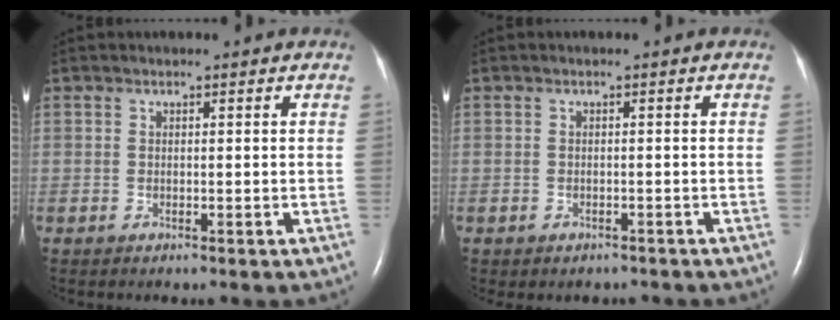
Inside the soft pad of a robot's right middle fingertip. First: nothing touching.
{"total": 1.8, "force": [-1.4, 1.0, 0.4], "torque": [-0.008, 0.001, -0.014]}